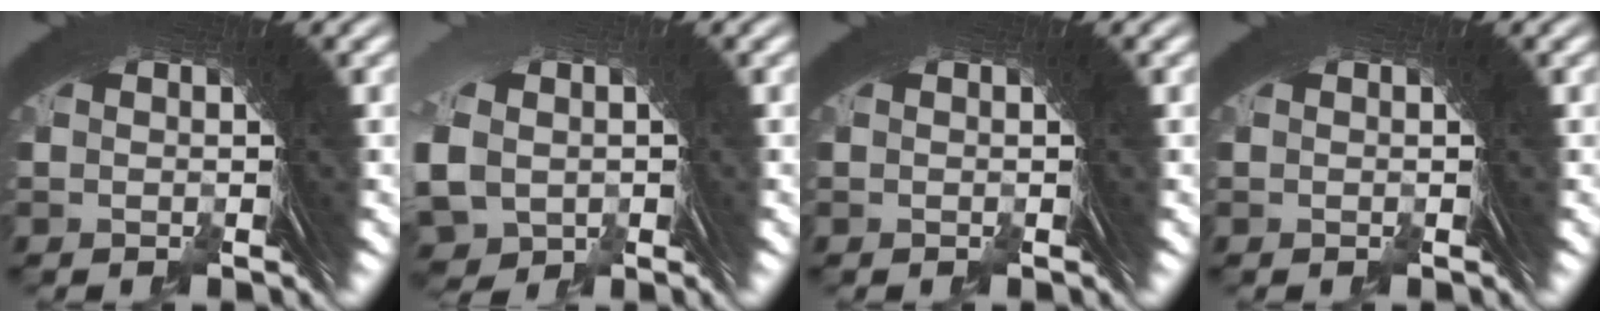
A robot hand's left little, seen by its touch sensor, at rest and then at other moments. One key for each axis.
{"total": 3.8, "fx": -1.9, "fy": 3.3, "fz": 0.4, "tx": -0.021, "ty": -0.016, "tz": -0.025}
{"total": 0.0}
{"total": 0.0}